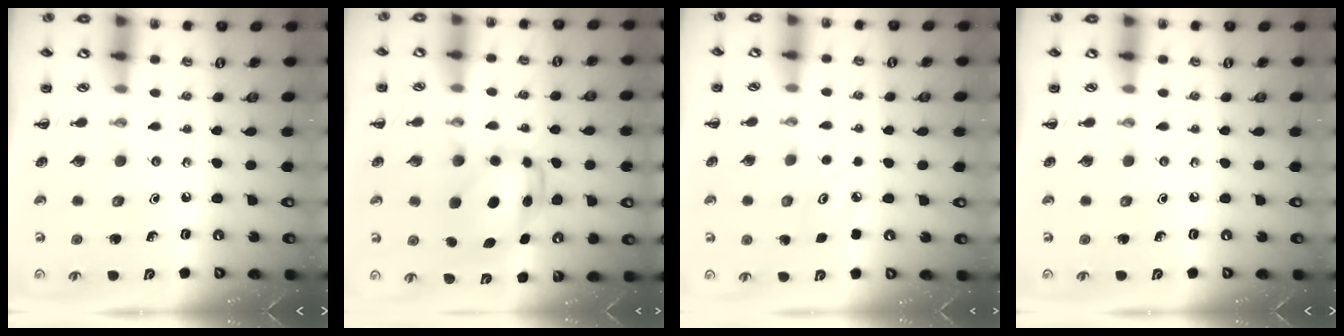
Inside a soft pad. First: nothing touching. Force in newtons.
{"total": 5.9, "press": 5.9, "slide": 0.9}
{"total": 6.1, "press": 5.8, "slide": 1.9}
{"total": 0.0}